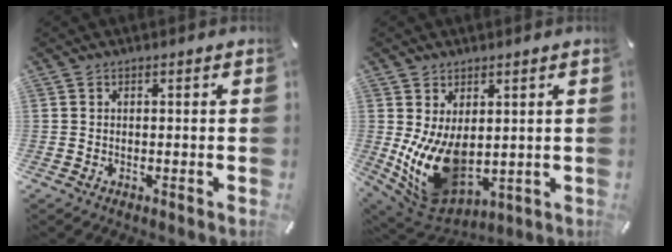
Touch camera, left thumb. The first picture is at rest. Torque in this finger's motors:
{"motor_torque": [2.46, 2.49, 1.12, -0.45, 0.45]}